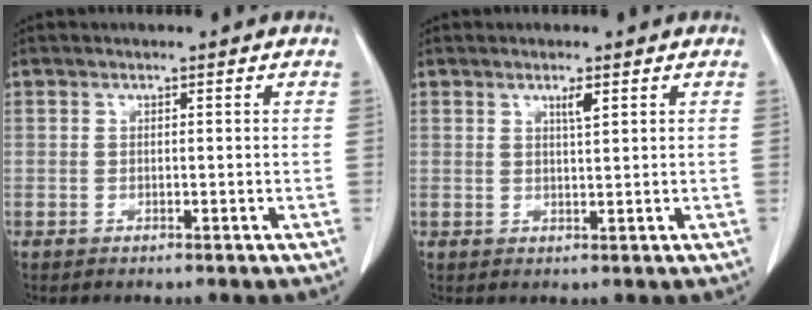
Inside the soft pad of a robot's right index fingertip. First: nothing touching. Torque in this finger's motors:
{"motor_torque": [0.08, -0.02, 0.04, 0.01]}